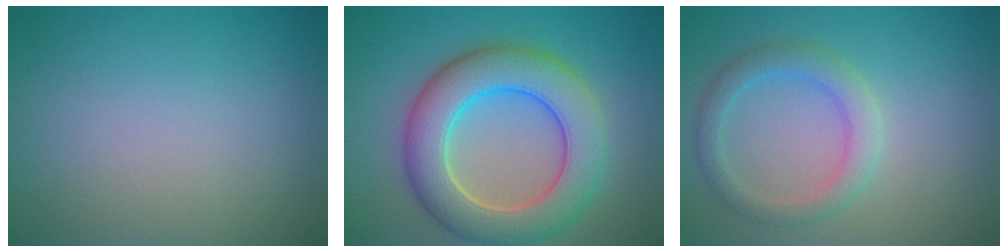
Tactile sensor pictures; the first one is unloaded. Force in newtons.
{"total": 8.6, "press": 8.6, "slide": 0.4}
{"total": 3.0, "press": 3.0, "slide": 0.2}